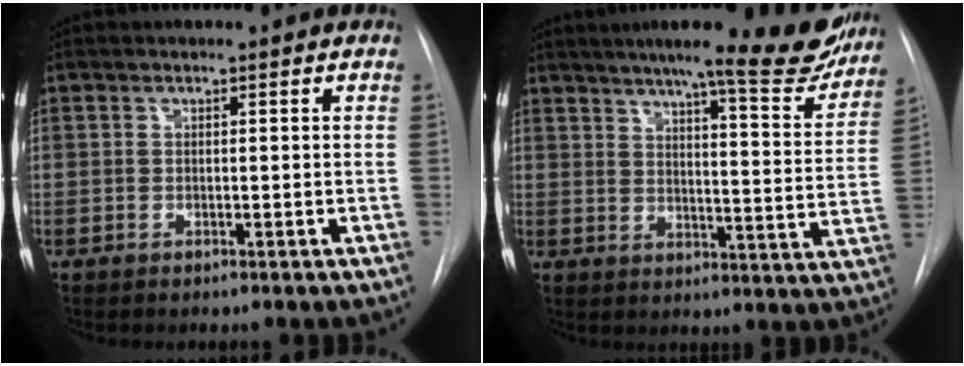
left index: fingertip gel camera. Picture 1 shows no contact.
{"total": 21.2, "force": [17.9, 2.4, 11.1], "torque": [-0.148, -0.035, 0.216]}